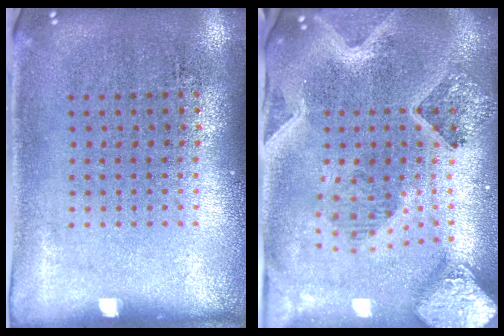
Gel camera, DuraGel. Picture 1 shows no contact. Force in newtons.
{"total": 3.3, "press": 2.7, "slide": 1.9}